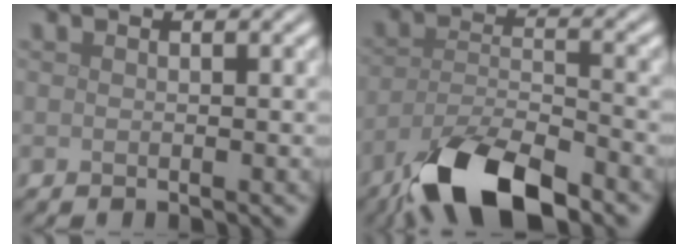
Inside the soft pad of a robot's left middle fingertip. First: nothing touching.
{"total": 10.1, "force": [-7.2, 3.1, 6.3], "torque": [-0.115, -0.008, -0.136]}